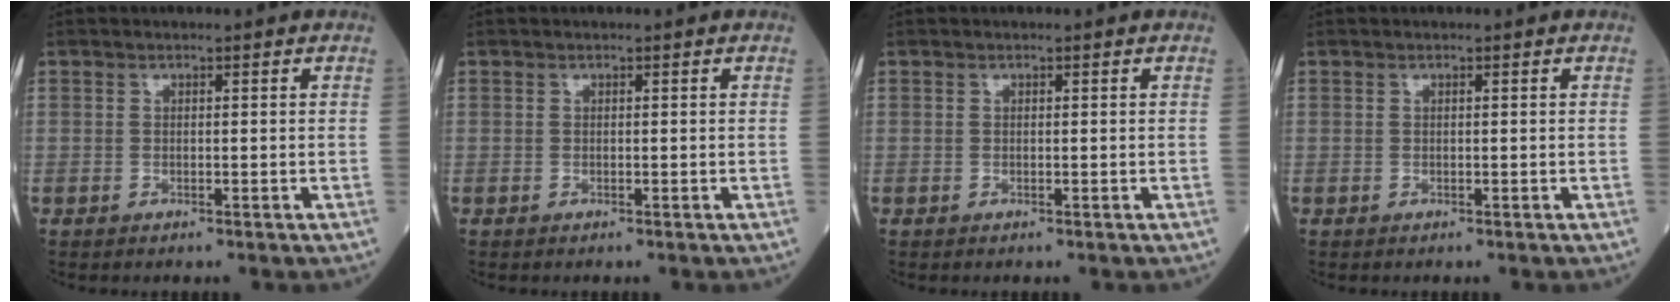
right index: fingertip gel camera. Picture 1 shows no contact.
{"total": 0.0}
{"total": 0.0}
{"total": 0.0}